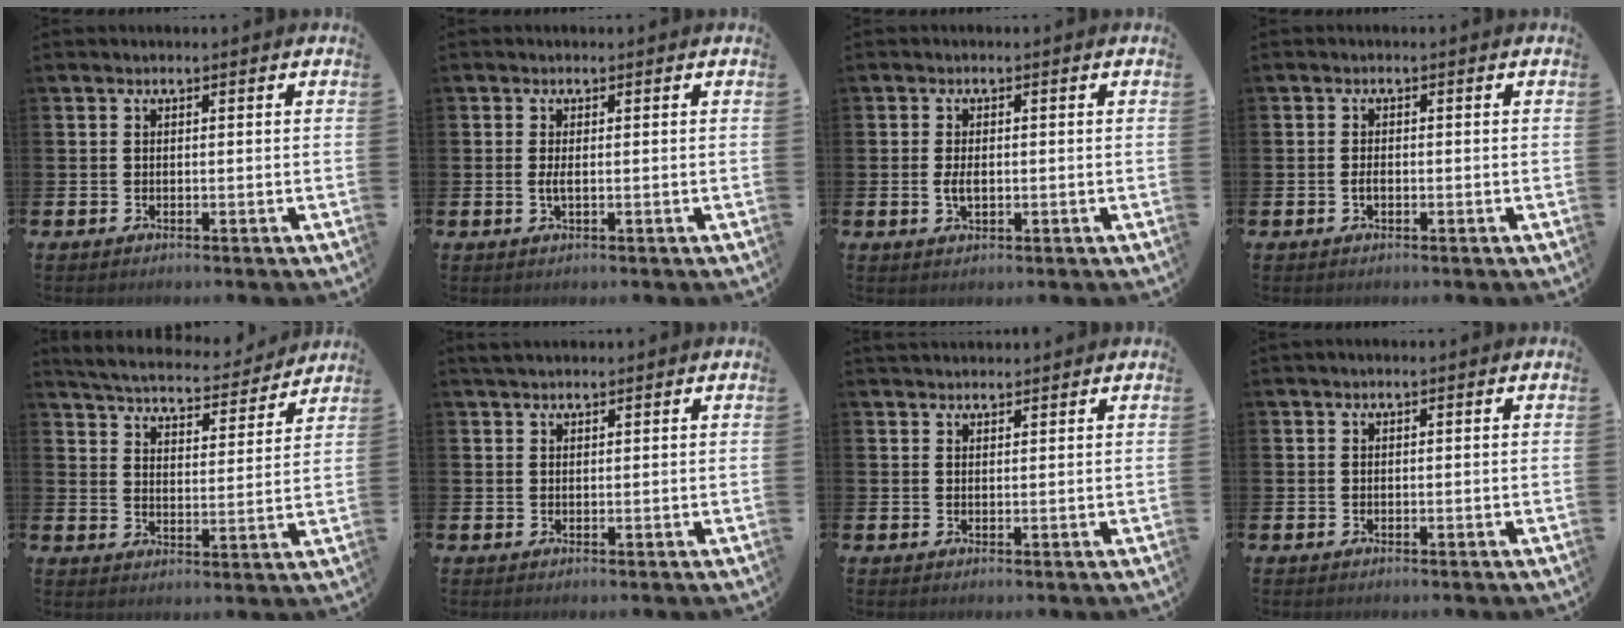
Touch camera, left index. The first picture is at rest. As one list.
[{"total": 1.3, "force": [-0.1, 0.3, 1.2], "torque": [-0.024, 0.001, -0.002]}, {"total": 2.3, "force": [-0.1, 1.2, 2.0], "torque": [-0.033, 0.001, -0.004]}, {"total": 1.2, "force": [-0.3, 0.7, 0.9], "torque": [-0.020, 0.003, -0.006]}, {"total": 5.6, "force": [5.4, 0.7, 1.0], "torque": [-0.048, -0.040, 0.091]}, {"total": 1.5, "force": [1.4, 0.4, 0.5], "torque": [0.000, 0.001, 0.023]}, {"total": 1.8, "force": [1.8, 0.5, 0.1], "torque": [0.006, -0.004, 0.030]}, {"total": 0.0}]